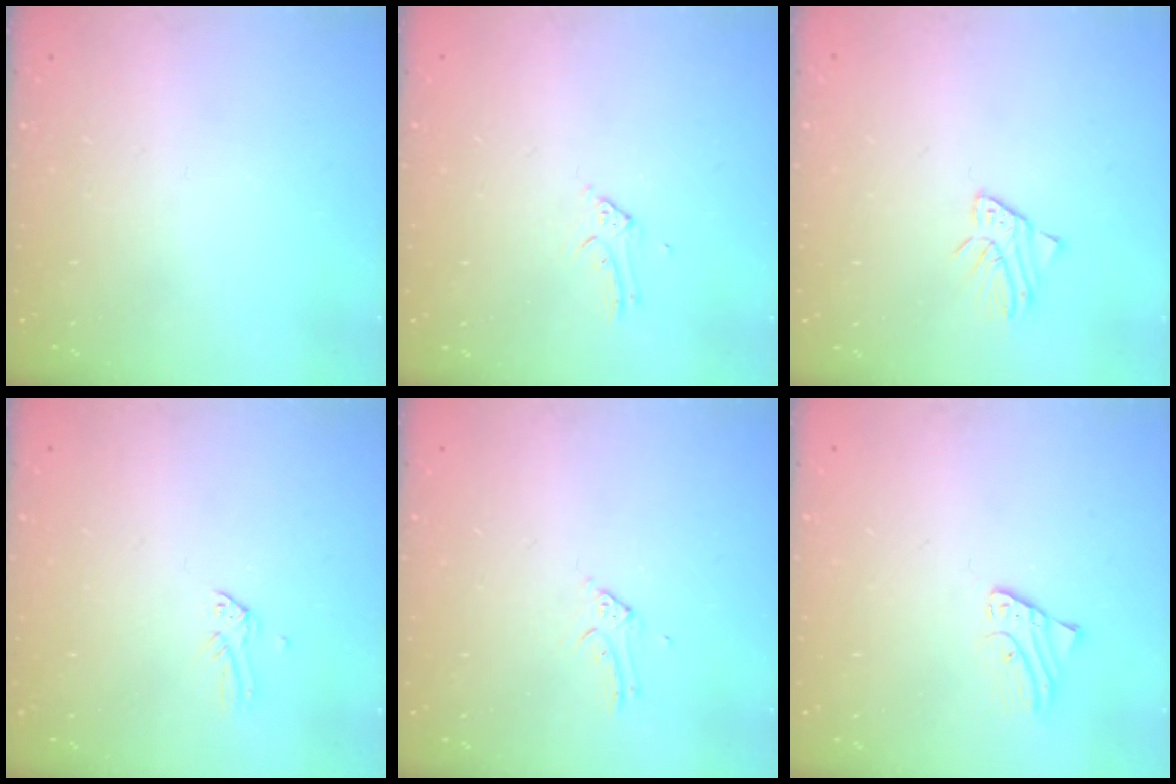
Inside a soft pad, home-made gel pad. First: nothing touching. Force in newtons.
{"total": 2.9, "press": 2.9, "slide": 0.3}
{"total": 2.5, "press": 2.5, "slide": 0.2}
{"total": 0.0}
{"total": 2.9, "press": 2.9, "slide": 0.3}
{"total": 1.3, "press": 1.3, "slide": 0.1}